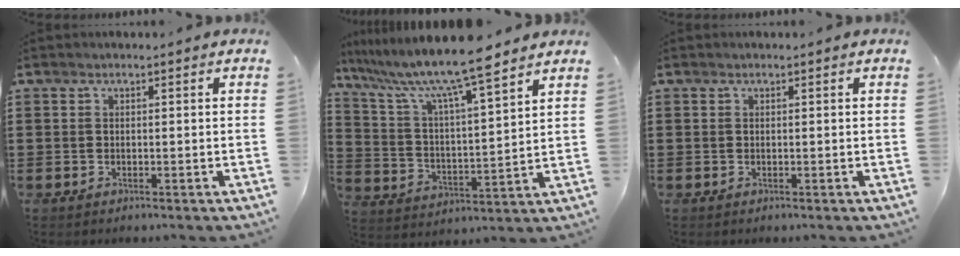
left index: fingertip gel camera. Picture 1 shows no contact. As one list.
[{"total": 10.2, "force": [8.8, 0.0, 5.2], "torque": [-0.136, -0.052, 0.143]}, {"total": 0.0}]